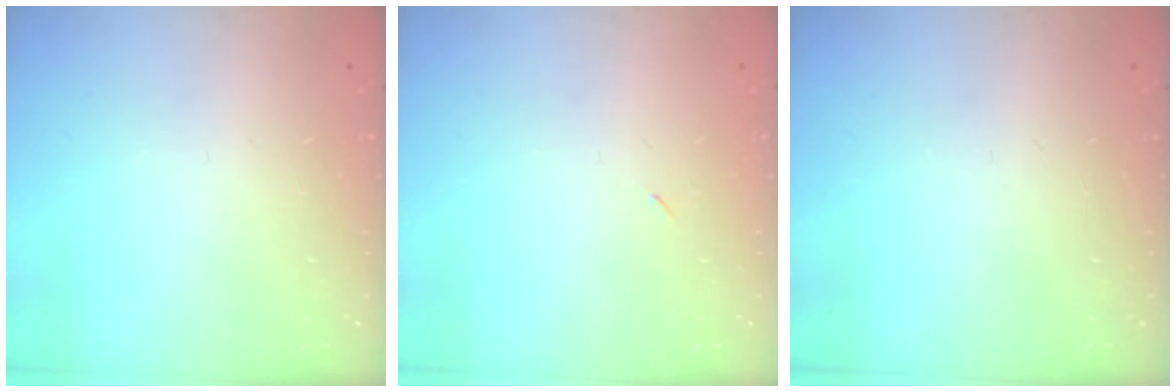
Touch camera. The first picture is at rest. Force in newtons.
{"total": 2.2, "press": 1.8, "slide": 1.2}
{"total": 0.0}